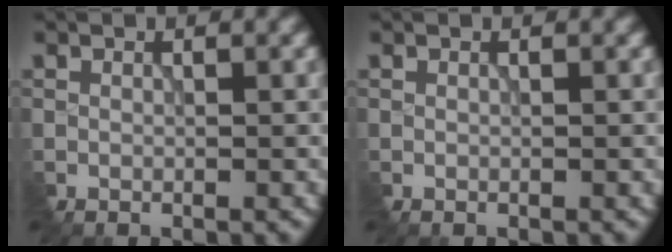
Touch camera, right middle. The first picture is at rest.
{"total": 0.0}